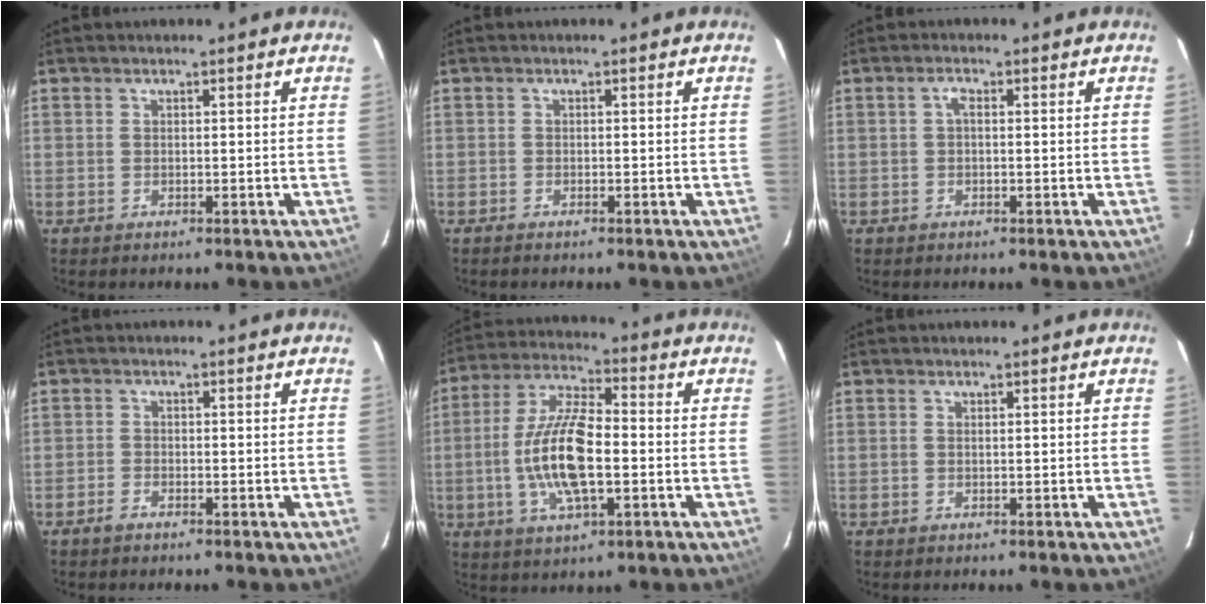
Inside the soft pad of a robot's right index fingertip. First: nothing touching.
{"total": 0.8, "force": [-0.7, 0.2, 0.3], "torque": [-0.008, -0.001, -0.015]}
{"total": 1.3, "force": [0.0, 0.6, 1.2], "torque": [-0.023, 0.008, -0.002]}
{"total": 1.5, "force": [-1.3, 0.6, 0.4], "torque": [-0.016, 0.002, -0.028]}
{"total": 14.5, "force": [-2.5, 5.1, 13.4], "torque": [-0.274, 0.003, -0.048]}
{"total": 0.0}